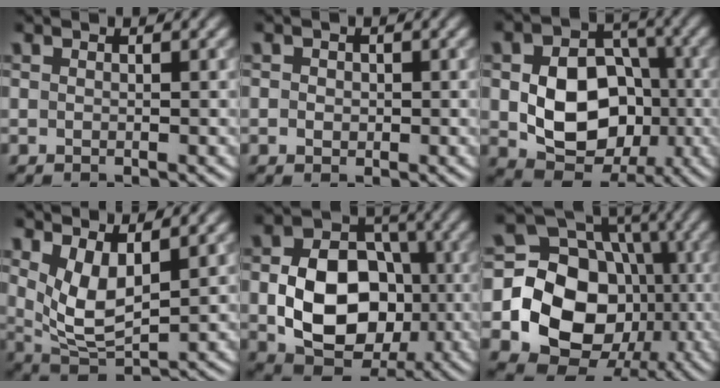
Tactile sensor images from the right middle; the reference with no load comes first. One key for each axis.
{"total": 1.2, "fx": 0.1, "fy": 1.1, "fz": 0.5, "tx": -0.005, "ty": 0.001, "tz": -0.004}
{"total": 9.4, "fx": -1.2, "fy": 7.0, "fz": 6.2, "tx": -0.104, "ty": -0.002, "tz": -0.019}
{"total": 4.8, "fx": 1.9, "fy": 2.1, "fz": 3.9, "tx": -0.085, "ty": -0.013, "tz": 0.043}
{"total": 10.4, "fx": -1.4, "fy": 7.7, "fz": 7.0, "tx": -0.122, "ty": 0.000, "tz": -0.023}
{"total": 17.0, "fx": -3.1, "fy": 14.5, "fz": 8.4, "tx": -0.136, "ty": -0.022, "tz": -0.070}